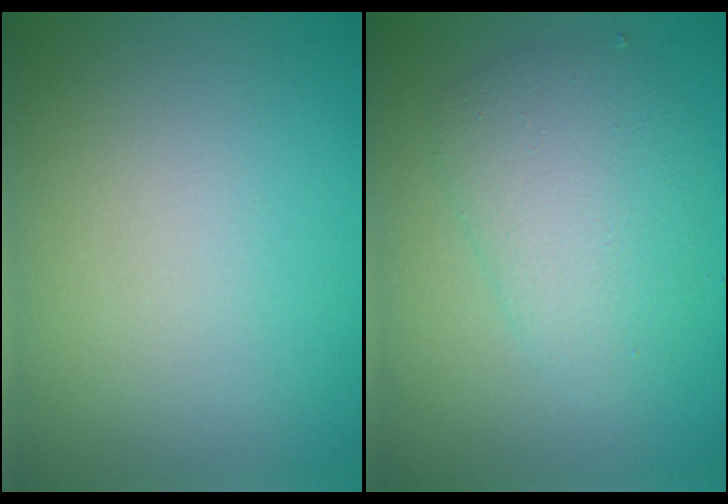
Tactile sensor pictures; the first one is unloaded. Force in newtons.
{"total": 3.8, "press": 3.8, "slide": 0.1}